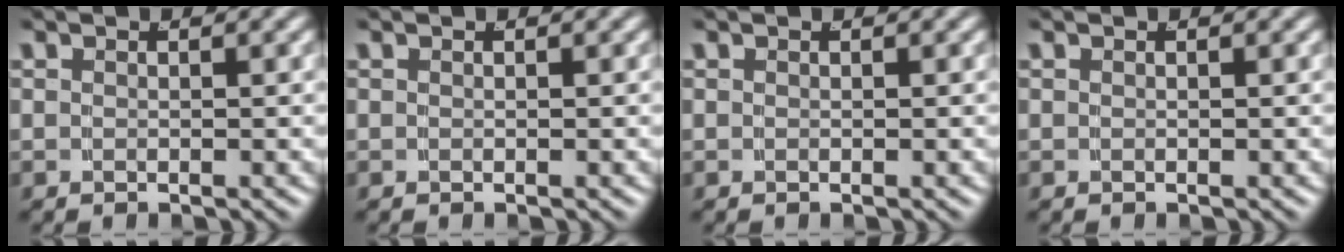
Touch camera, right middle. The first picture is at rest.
{"total": 0.0}
{"total": 0.0}
{"total": 0.0}